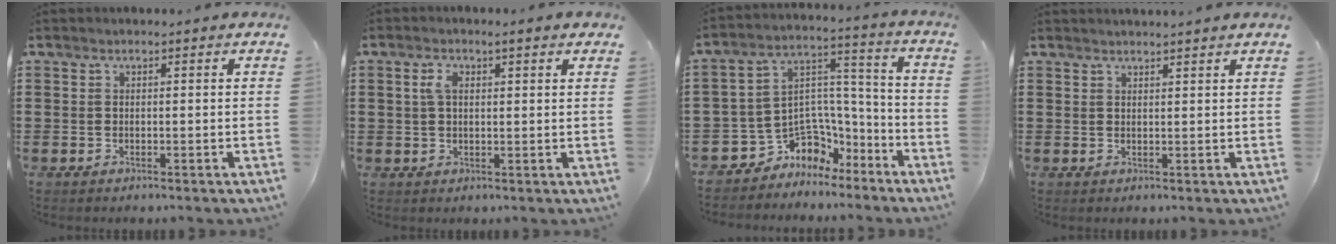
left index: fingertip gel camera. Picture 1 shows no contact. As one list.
[{"total": 3.2, "force": [1.0, 1.1, 2.8], "torque": [-0.059, 0.008, 0.015]}, {"total": 6.7, "force": [-4.8, 4.6, 1.0], "torque": [-0.033, 0.000, -0.091]}, {"total": 1.3, "force": [1.3, -0.3, 0.1], "torque": [-0.003, -0.002, 0.025]}]